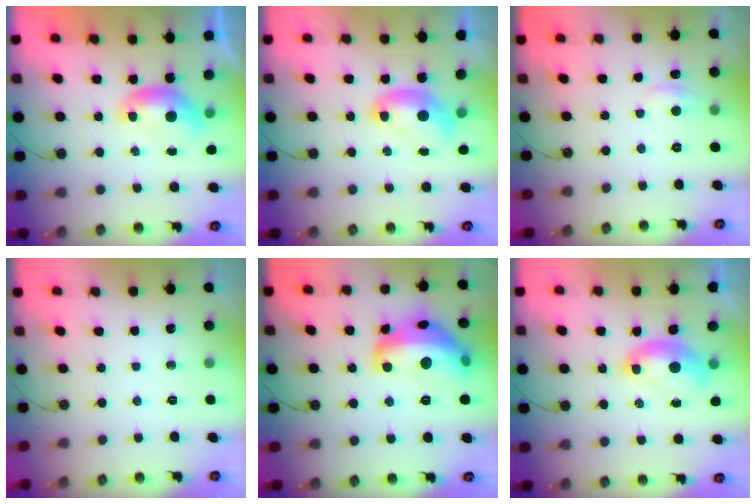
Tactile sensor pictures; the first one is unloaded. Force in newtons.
{"total": 2.1, "press": 2.1, "slide": 0.2}
{"total": 2.1, "press": 2.0, "slide": 0.6}
{"total": 0.0}
{"total": 12.9, "press": 12.9, "slide": 1.3}
{"total": 1.8, "press": 1.7, "slide": 0.6}